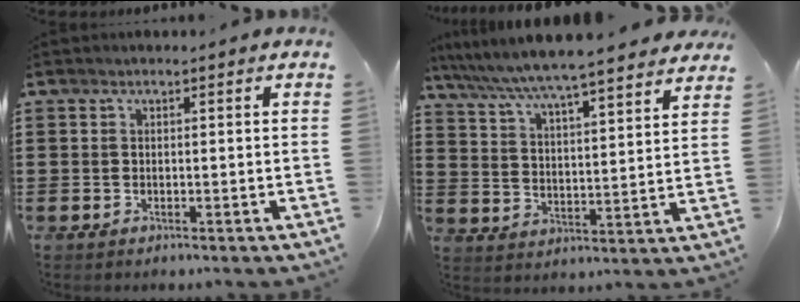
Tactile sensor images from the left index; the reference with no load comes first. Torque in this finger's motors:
{"motor_torque": [1.61, -0.53, 1.05, 0.21]}